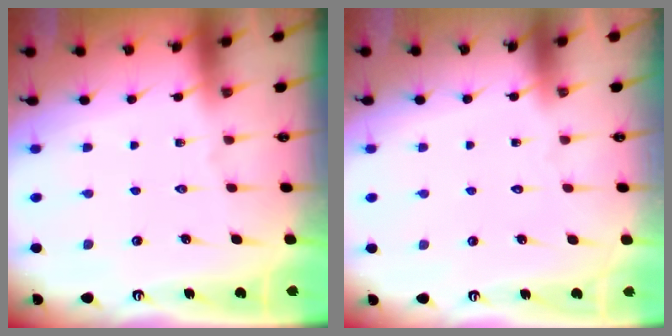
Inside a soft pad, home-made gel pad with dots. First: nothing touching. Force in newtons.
{"total": 1.5, "press": 1.5, "slide": 0.0}